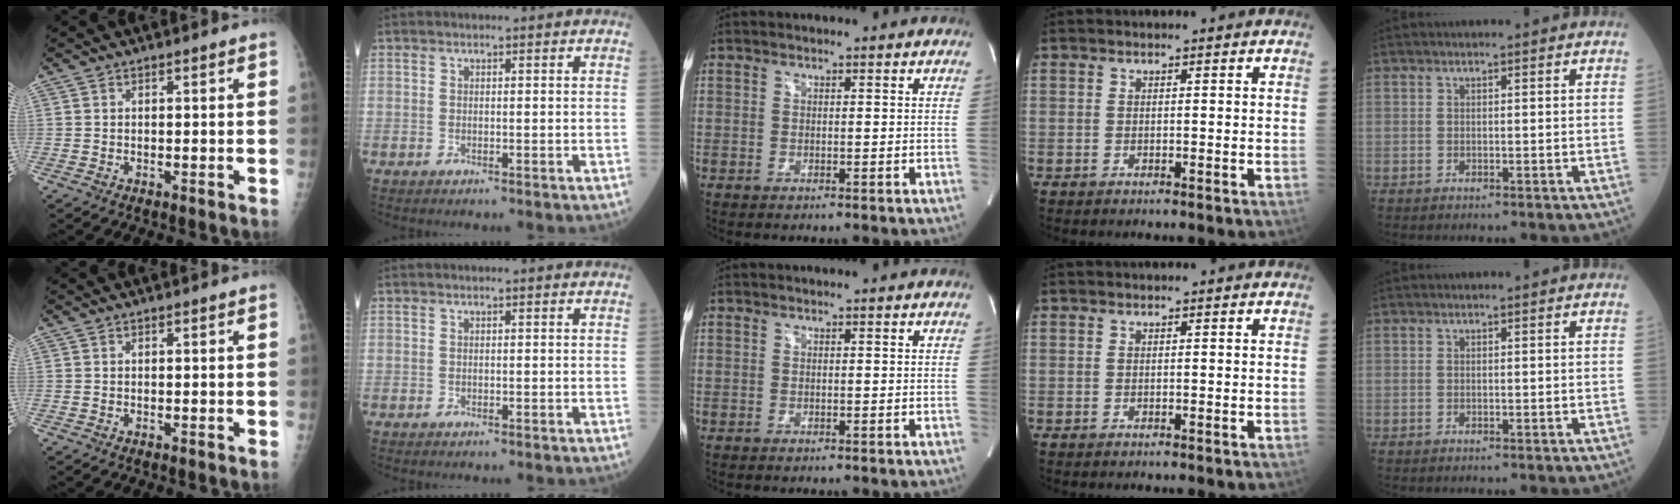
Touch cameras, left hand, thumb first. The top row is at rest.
{}